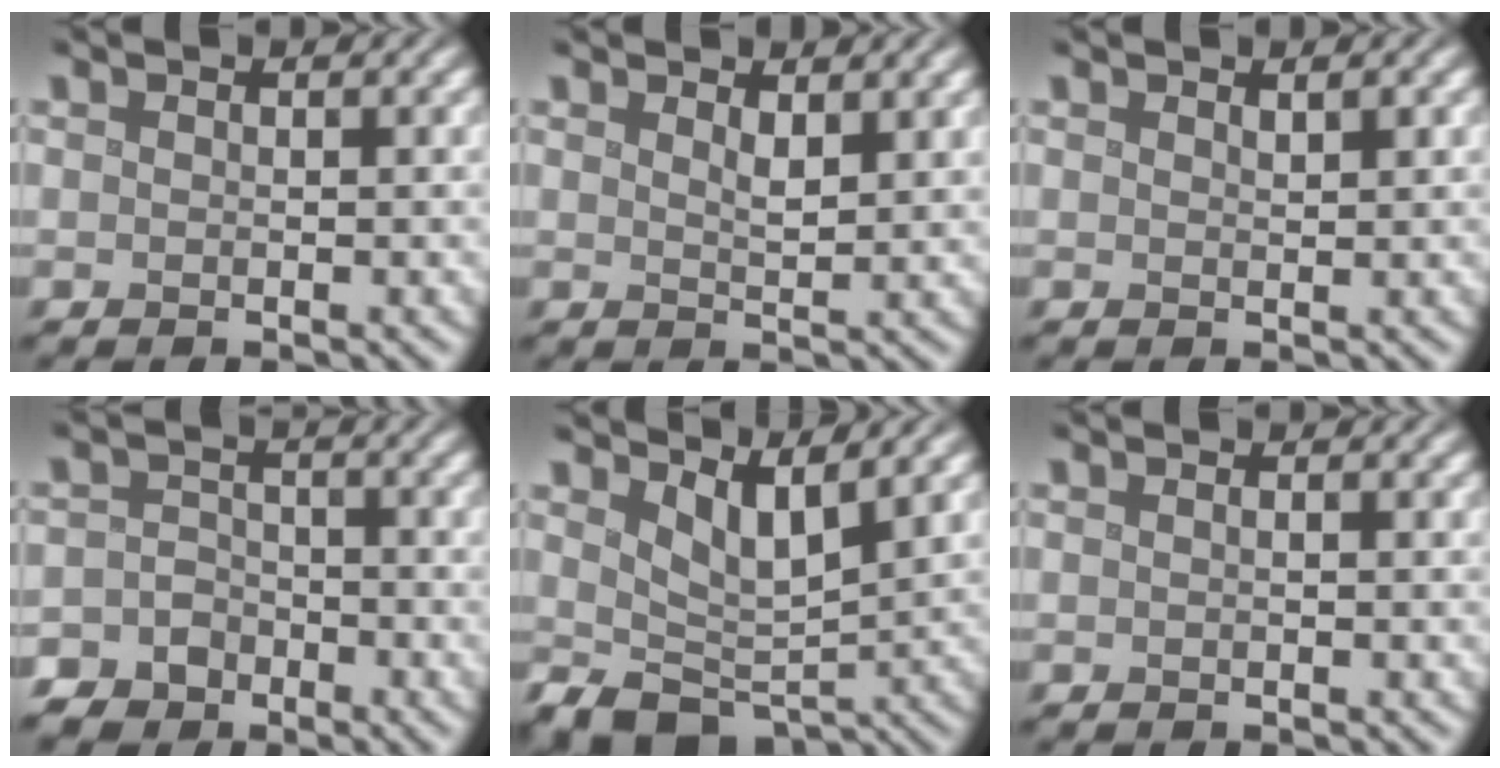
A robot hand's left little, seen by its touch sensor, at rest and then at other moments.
{"total": 1.3, "force": [0.9, 0.3, 0.8], "torque": [-0.017, -0.005, 0.019]}
{"total": 0.6, "force": [0.4, 0.2, 0.5], "torque": [-0.009, -0.002, 0.010]}
{"total": 6.1, "force": [-4.2, 4.4, 0.4], "torque": [0.016, -0.011, -0.081]}
{"total": 2.8, "force": [1.1, 1.3, 2.2], "torque": [-0.046, -0.015, 0.027]}
{"total": 0.0}